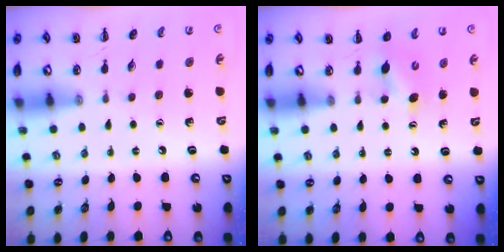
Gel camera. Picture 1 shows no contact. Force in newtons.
{"total": 3.1, "press": 3.1, "slide": 0.7}